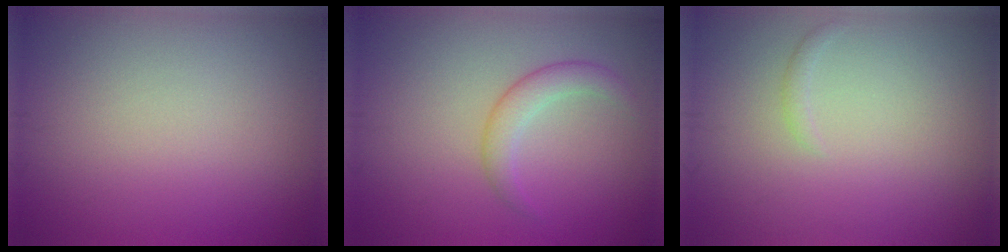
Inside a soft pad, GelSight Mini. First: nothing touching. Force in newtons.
{"total": 2.3, "press": 2.3, "slide": 0.0}
{"total": 0.5, "press": 0.5, "slide": 0.0}